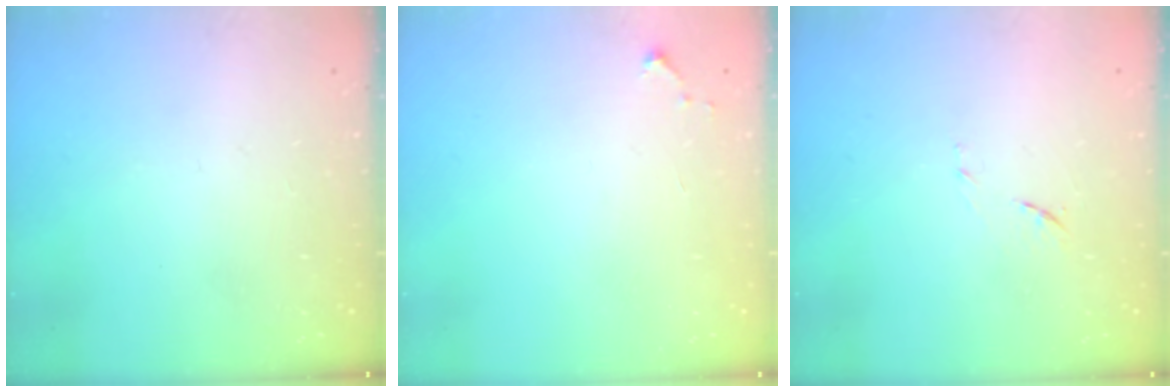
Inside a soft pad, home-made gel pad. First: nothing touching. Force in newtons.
{"total": 3.5, "press": 3.5, "slide": 0.3}
{"total": 7.8, "press": 7.7, "slide": 0.6}